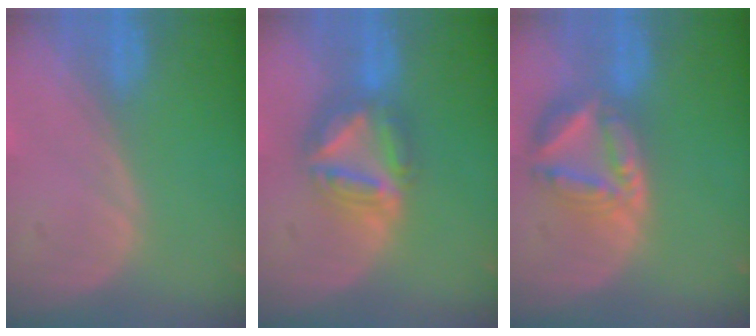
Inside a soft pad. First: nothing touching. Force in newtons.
{"total": 7.9, "press": 6.7, "slide": 4.1}
{"total": 8.1, "press": 7.0, "slide": 4.0}